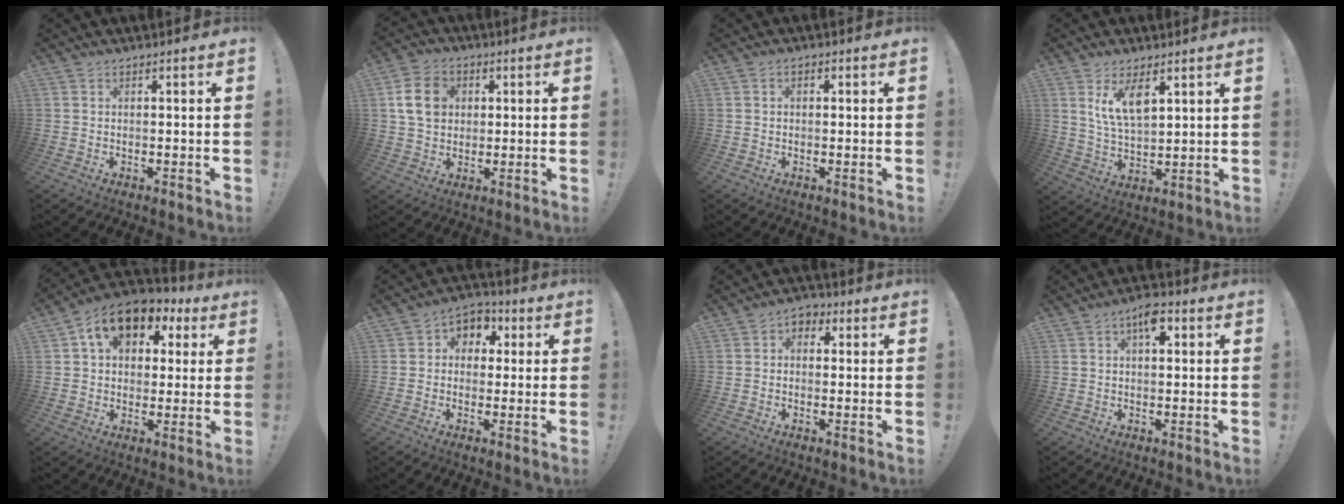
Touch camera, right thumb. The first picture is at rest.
{"total": 10.9, "force": [2.6, 8.9, 5.8], "torque": [-0.089, 0.007, 0.054]}
{"total": 1.2, "force": [-0.2, 0.9, 0.8], "torque": [-0.006, 0.003, -0.005]}
{"total": 10.7, "force": [5.8, 5.9, 6.7], "torque": [-0.115, -0.025, 0.112]}
{"total": 13.0, "force": [6.6, 8.6, 7.1], "torque": [-0.106, -0.025, 0.122]}
{"total": 6.3, "force": [0.2, 5.8, 2.4], "torque": [-0.020, 0.003, 0.005]}
{"total": 3.5, "force": [-0.2, 2.9, 1.9], "torque": [-0.021, 0.006, -0.006]}
{"total": 5.9, "force": [2.1, 2.9, 4.7], "torque": [-0.061, -0.002, 0.032]}